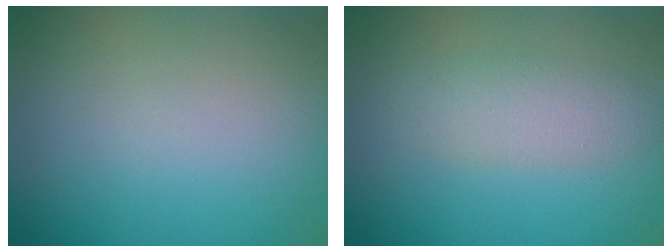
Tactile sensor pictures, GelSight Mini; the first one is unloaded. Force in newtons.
{"total": 2.4, "press": 2.4, "slide": 0.1}